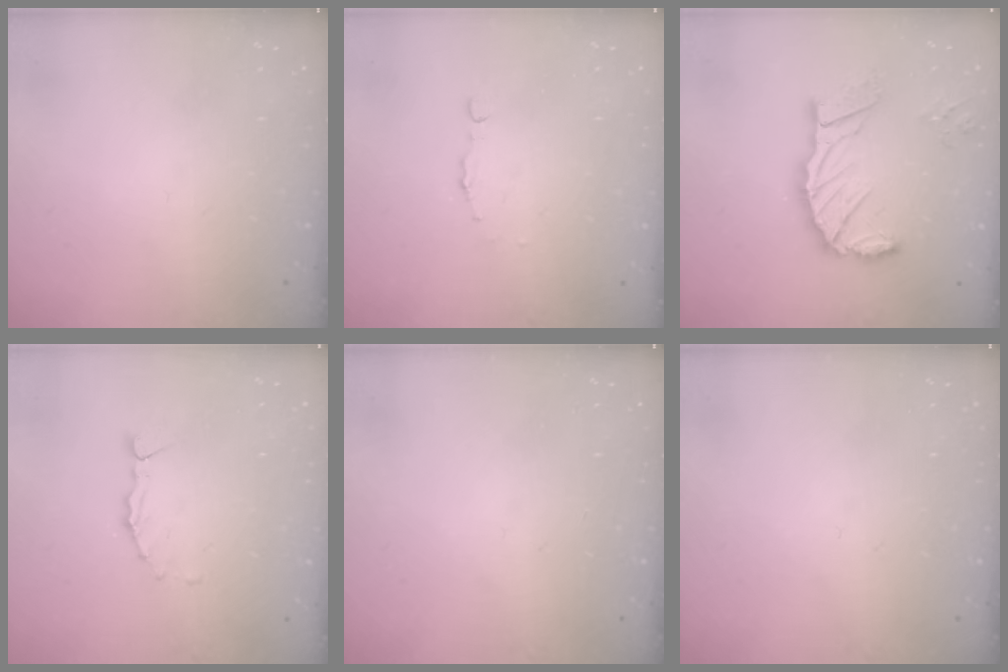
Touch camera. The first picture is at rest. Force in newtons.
{"total": 1.7, "press": 1.7, "slide": 0.2}
{"total": 14.8, "press": 14.7, "slide": 1.6}
{"total": 1.7, "press": 1.7, "slide": 0.2}
{"total": 0.0}
{"total": 0.0}